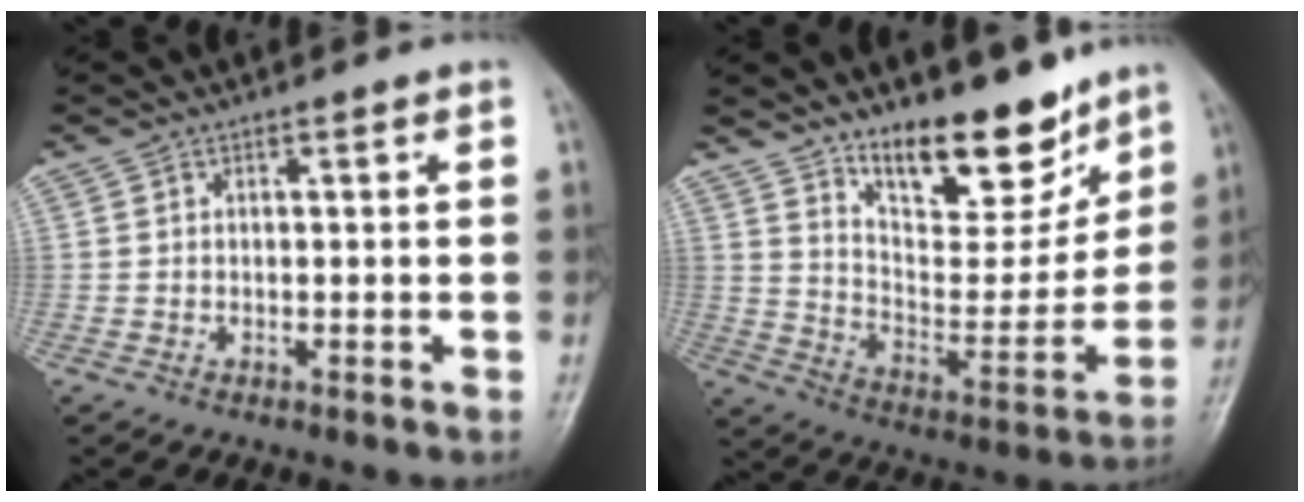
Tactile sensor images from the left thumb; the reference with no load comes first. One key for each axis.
{"total": 17.9, "fx": 12.7, "fy": 7.2, "fz": 10.3, "tx": -0.101, "ty": -0.092, "tz": 0.212}